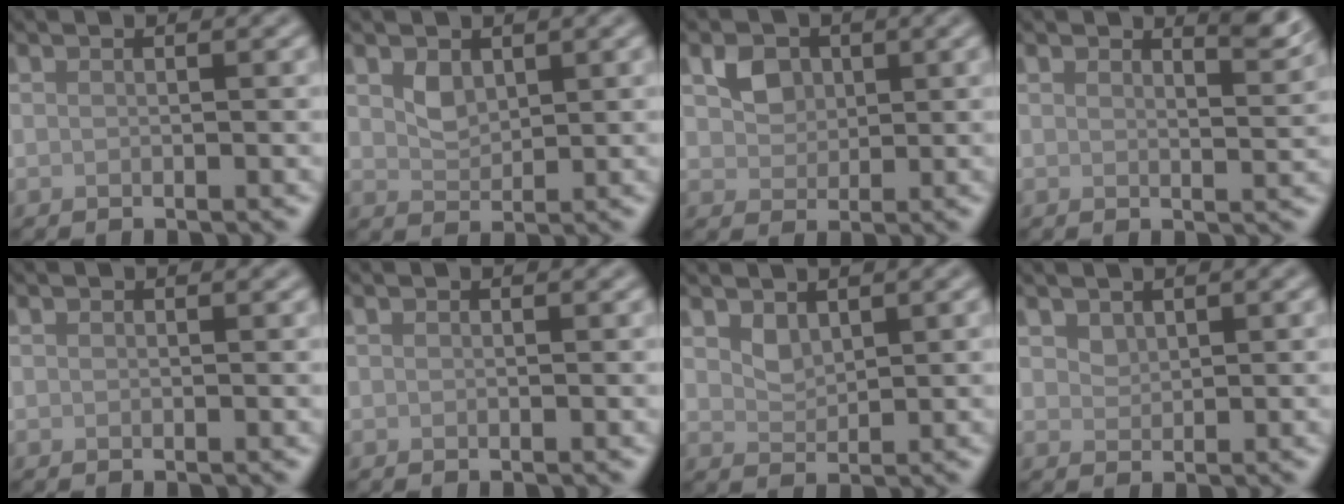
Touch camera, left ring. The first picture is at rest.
{"total": 1.7, "force": [0.9, 1.1, 0.9], "torque": [-0.016, -0.003, 0.024]}
{"total": 2.5, "force": [1.0, 2.0, 1.1], "torque": [-0.021, 0.000, 0.016]}
{"total": 2.5, "force": [2.2, 0.5, 1.1], "torque": [-0.008, -0.004, 0.028]}
{"total": 0.0}
{"total": 0.0}
{"total": 1.5, "force": [1.1, 0.8, 0.7], "torque": [-0.014, -0.005, 0.029]}
{"total": 1.0, "force": [0.8, 0.6, 0.2], "torque": [-0.007, -0.003, 0.022]}